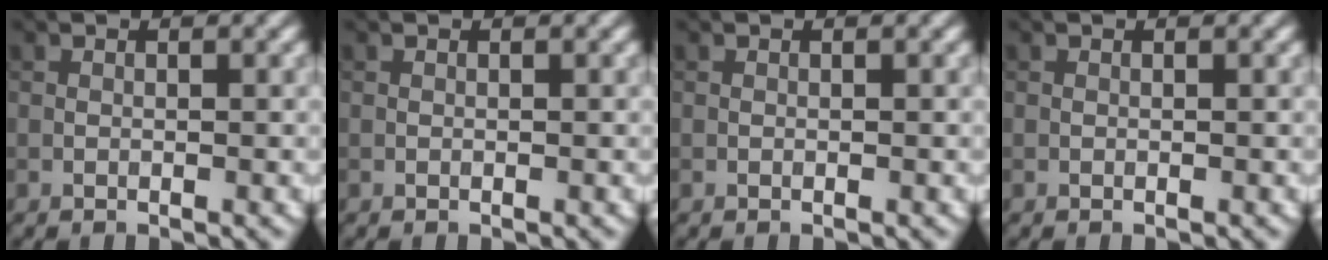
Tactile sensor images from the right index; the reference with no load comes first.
{"total": 0.0}
{"total": 0.0}
{"total": 0.0}